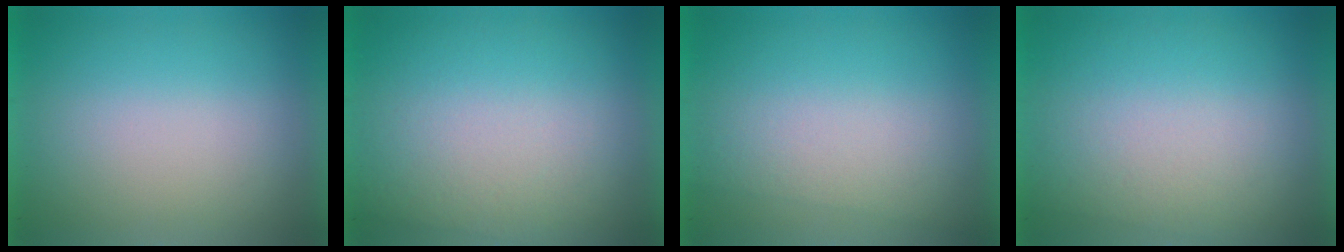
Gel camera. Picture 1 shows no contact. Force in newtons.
{"total": 3.2}
{"total": 2.0}
{"total": 2.6}